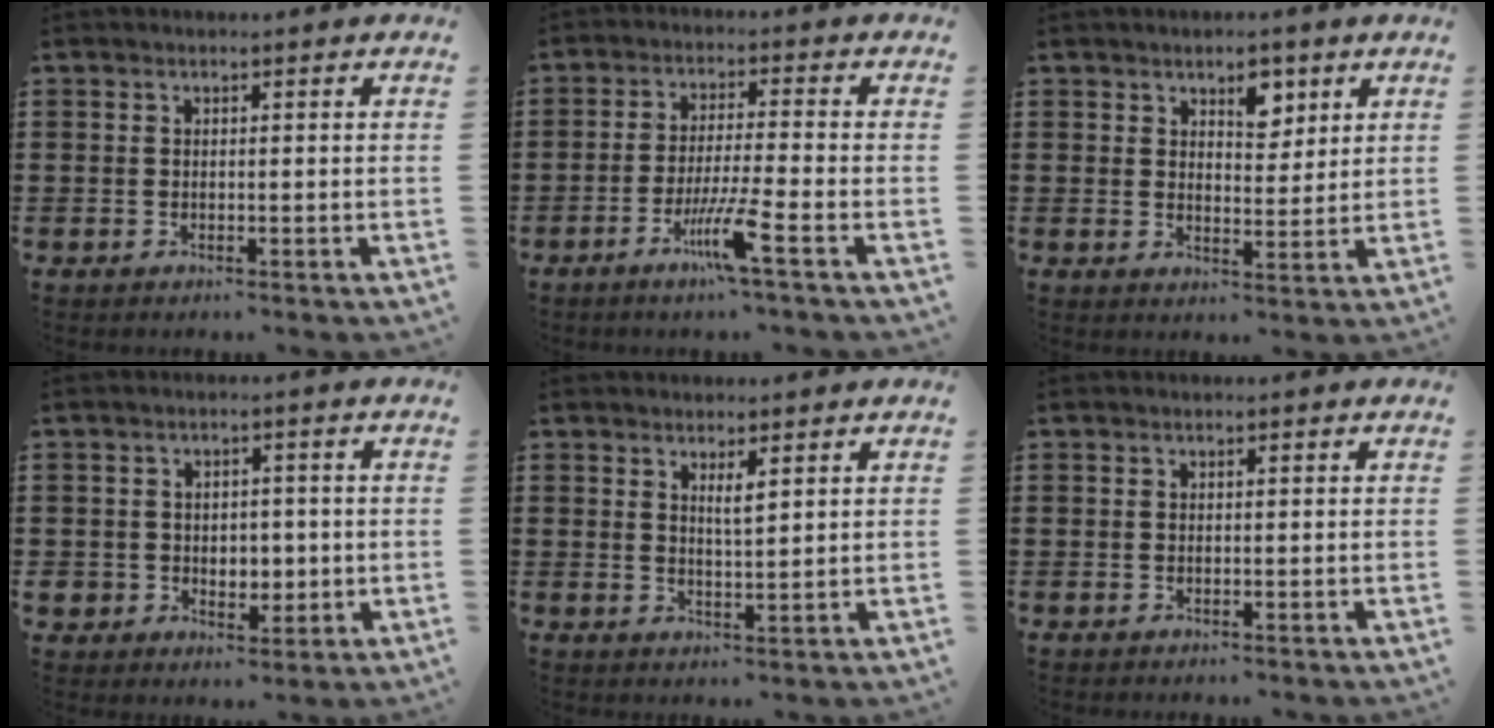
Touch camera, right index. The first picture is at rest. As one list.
[{"total": 6.9, "force": [-3.8, -0.2, 5.8], "torque": [-0.112, -0.011, -0.070]}, {"total": 4.9, "force": [3.1, 2.7, 2.6], "torque": [-0.039, 0.004, 0.052]}, {"total": 3.8, "force": [-0.1, 3.6, 1.0], "torque": [-0.036, 0.013, -0.007]}, {"total": 2.4, "force": [1.4, 0.5, 2.0], "torque": [-0.040, 0.002, 0.023]}, {"total": 0.5, "force": [0.2, 0.2, 0.4], "torque": [-0.009, 0.001, 0.003]}]